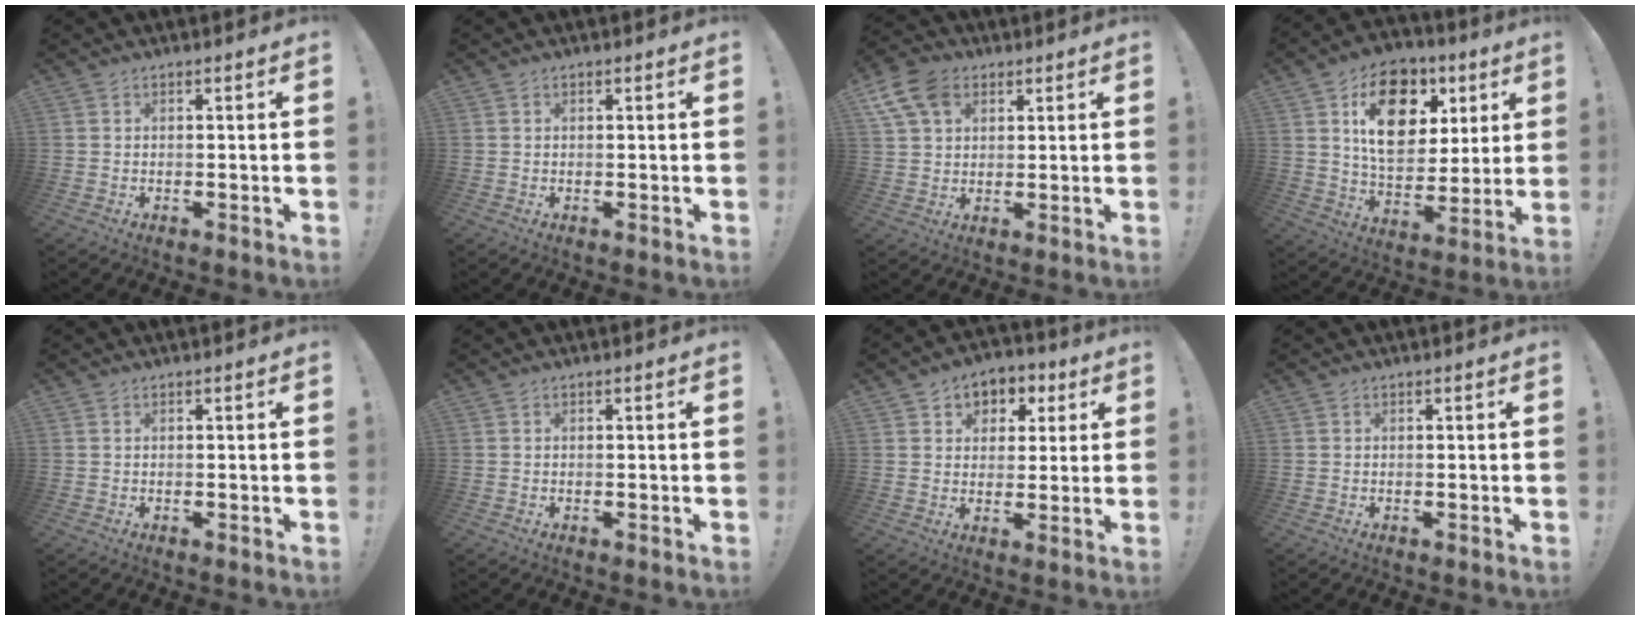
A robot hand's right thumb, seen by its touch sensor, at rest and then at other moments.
{"total": 0.0}
{"total": 11.2, "force": [5.2, 7.7, 6.2], "torque": [-0.114, -0.013, 0.106]}
{"total": 18.1, "force": [6.9, 12.8, 10.8], "torque": [-0.148, -0.014, 0.128]}
{"total": 0.0}
{"total": 0.0}
{"total": 6.2, "force": [1.2, 5.8, 1.6], "torque": [-0.010, -0.006, 0.025]}
{"total": 0.0}